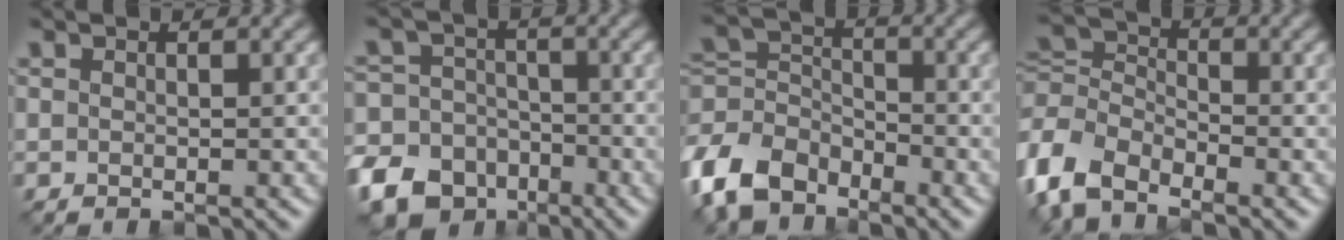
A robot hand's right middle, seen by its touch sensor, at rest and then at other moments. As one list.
[{"total": 11.7, "force": [-7.1, 8.7, 3.4], "torque": [-0.073, -0.040, -0.141]}, {"total": 7.5, "force": [-4.7, 4.7, 3.6], "torque": [-0.081, 0.004, -0.113]}, {"total": 5.6, "force": [-3.4, 3.2, 3.2], "torque": [-0.078, 0.006, -0.081]}]